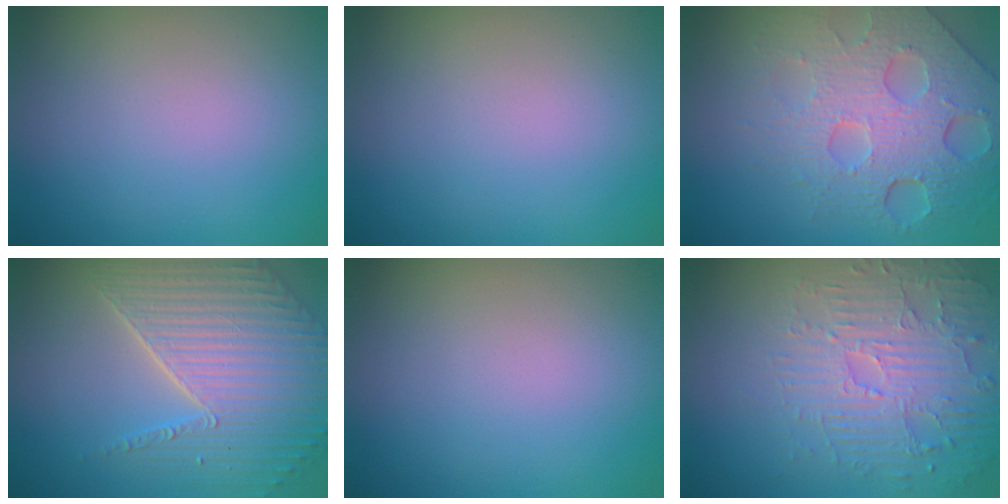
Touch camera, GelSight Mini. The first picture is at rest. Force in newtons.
{"total": 0.0}
{"total": 8.2, "press": 5.4, "slide": 6.1}
{"total": 5.2, "press": 4.8, "slide": 2.1}
{"total": 0.0}
{"total": 4.9, "press": 3.7, "slide": 3.2}